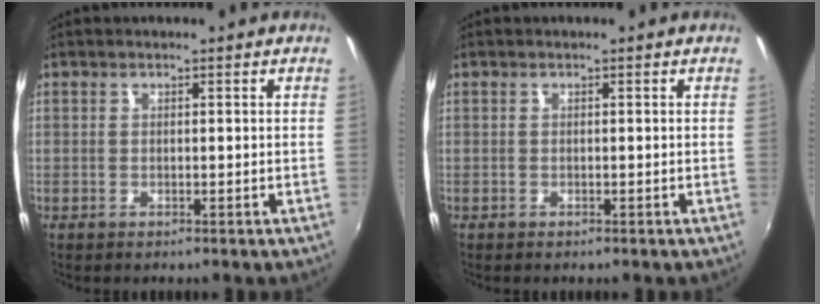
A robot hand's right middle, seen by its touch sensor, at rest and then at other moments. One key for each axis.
{"total": 0.0}